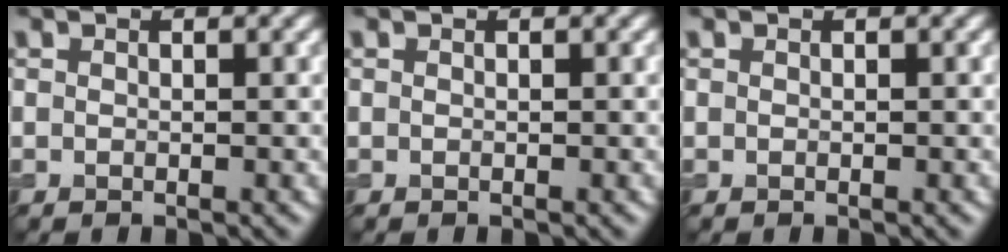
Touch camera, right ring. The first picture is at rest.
{"total": 0.0}
{"total": 0.0}